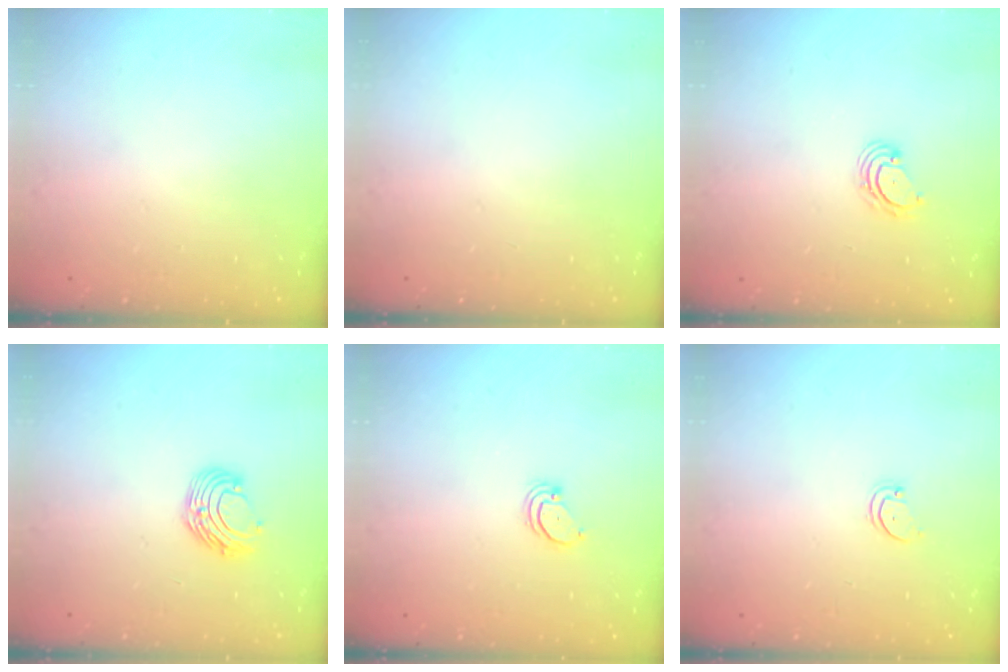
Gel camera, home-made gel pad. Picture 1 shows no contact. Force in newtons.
{"total": 0.0}
{"total": 4.0, "press": 4.0, "slide": 0.5}
{"total": 8.8, "press": 8.8, "slide": 0.9}
{"total": 2.0, "press": 2.0, "slide": 0.2}
{"total": 1.5, "press": 1.5, "slide": 0.1}